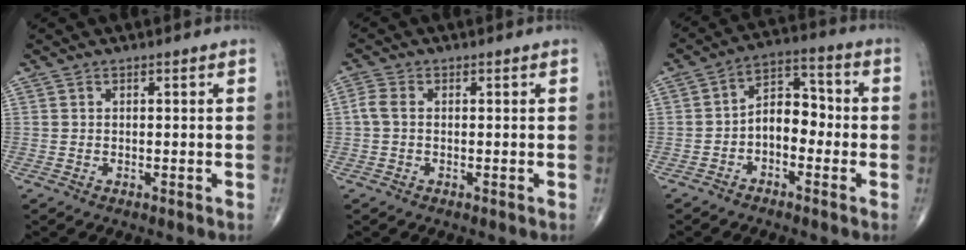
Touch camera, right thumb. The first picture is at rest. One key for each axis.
{"total": 2.5, "fx": 0.0, "fy": 1.6, "fz": 2.0, "tx": -0.047, "ty": 0.005, "tz": -0.006}
{"total": 7.9, "fx": -1.9, "fy": 5.1, "fz": 5.8, "tx": -0.069, "ty": 0.037, "tz": -0.046}